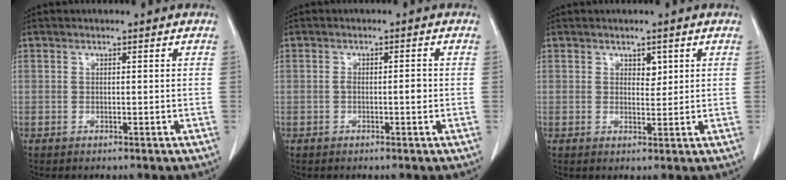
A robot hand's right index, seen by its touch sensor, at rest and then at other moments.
{"total": 1.9, "force": [-0.4, 0.5, 1.8], "torque": [-0.028, 0.002, -0.006]}
{"total": 1.8, "force": [0.9, 1.1, 1.1], "torque": [-0.012, -0.004, 0.015]}